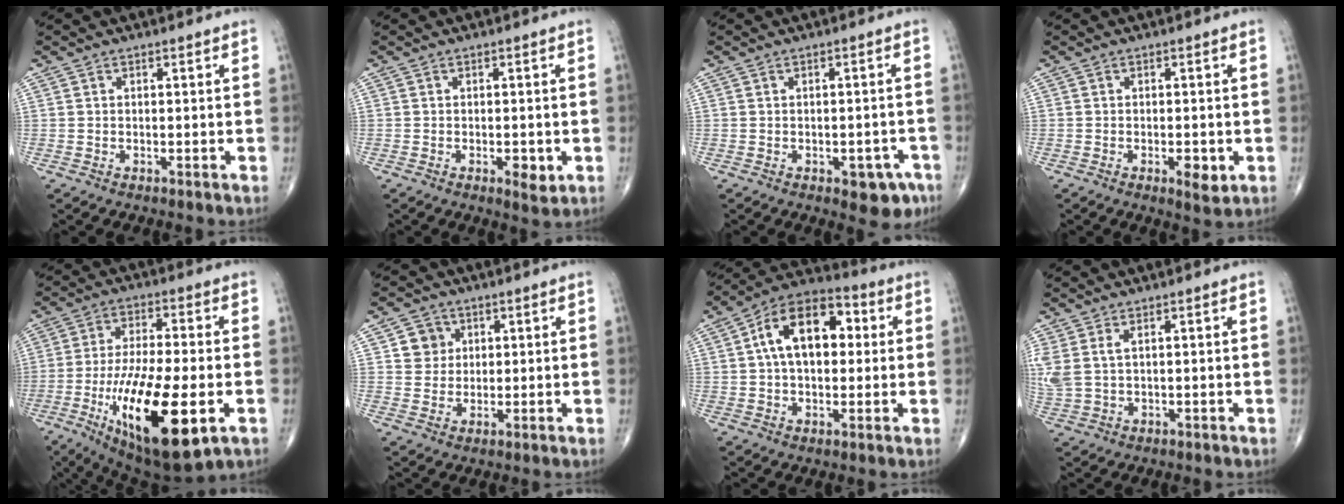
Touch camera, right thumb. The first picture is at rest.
{"total": 3.1, "force": [-0.8, 1.3, 2.6], "torque": [-0.033, -0.005, -0.010]}
{"total": 5.7, "force": [-2.8, 3.1, 3.9], "torque": [-0.021, 0.015, -0.029]}
{"total": 3.7, "force": [-1.1, 1.4, 3.2], "torque": [-0.043, -0.004, -0.014]}
{"total": 21.8, "force": [-6.8, 7.0, 19.5], "torque": [-0.365, -0.014, -0.100]}
{"total": 5.0, "force": [1.7, 4.6, 1.0], "torque": [0.009, -0.003, 0.026]}
{"total": 15.4, "force": [2.8, 9.2, 12.0], "torque": [-0.177, 0.027, 0.037]}
{"total": 5.9, "force": [1.8, 3.2, 4.5], "torque": [-0.127, 0.008, 0.048]}